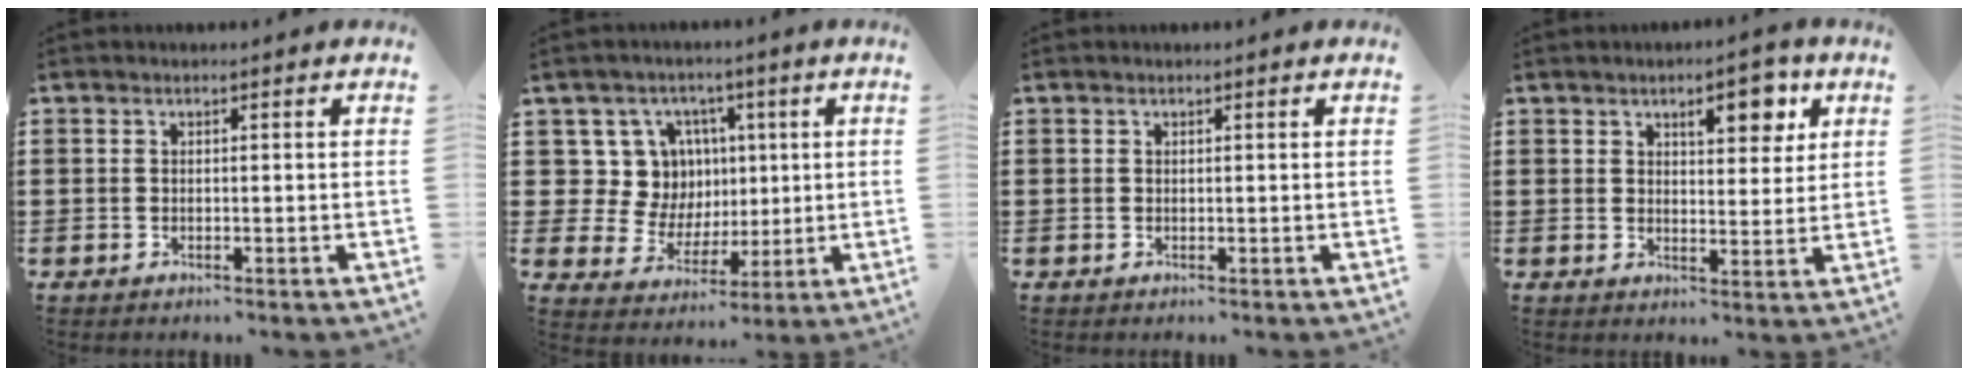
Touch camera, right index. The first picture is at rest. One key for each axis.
{"total": 9.8, "fx": 2.9, "fy": 9.1, "fz": 2.5, "tx": -0.065, "ty": -0.010, "tz": 0.061}
{"total": 0.0}
{"total": 6.7, "fx": 3.7, "fy": 2.9, "fz": 4.8, "tx": -0.064, "ty": -0.003, "tz": 0.056}